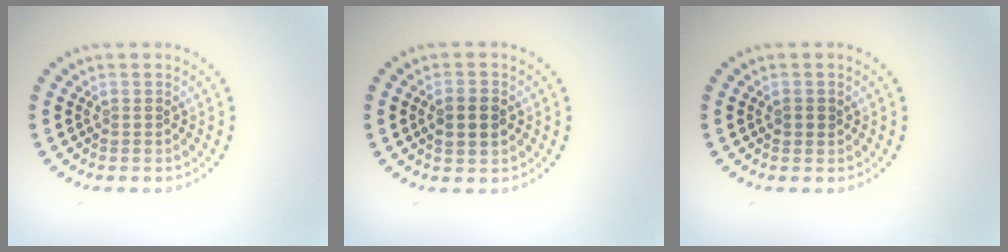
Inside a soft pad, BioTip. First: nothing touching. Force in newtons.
{"total": 2.7, "press": 2.7, "slide": 0.2}
{"total": 1.2, "press": 1.1, "slide": 0.3}